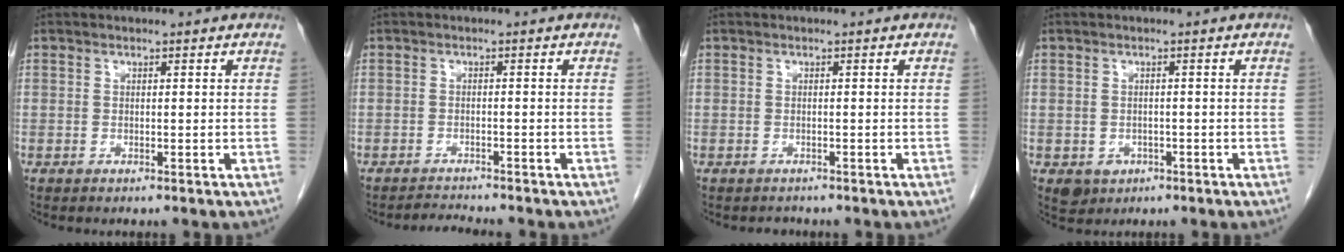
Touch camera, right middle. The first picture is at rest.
{"total": 2.2, "force": [-2.2, -0.3, -0.1], "torque": [-0.003, -0.013, -0.034]}
{"total": 1.1, "force": [-1.0, 0.5, -0.1], "torque": [-0.006, -0.001, -0.016]}
{"total": 3.3, "force": [-1.4, 2.8, 1.0], "torque": [-0.016, 0.001, -0.013]}